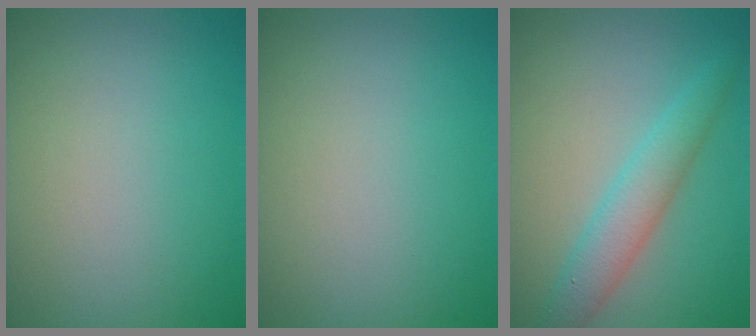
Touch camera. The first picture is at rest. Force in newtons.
{"total": 0.0}
{"total": 3.4, "press": 3.4, "slide": 0.2}